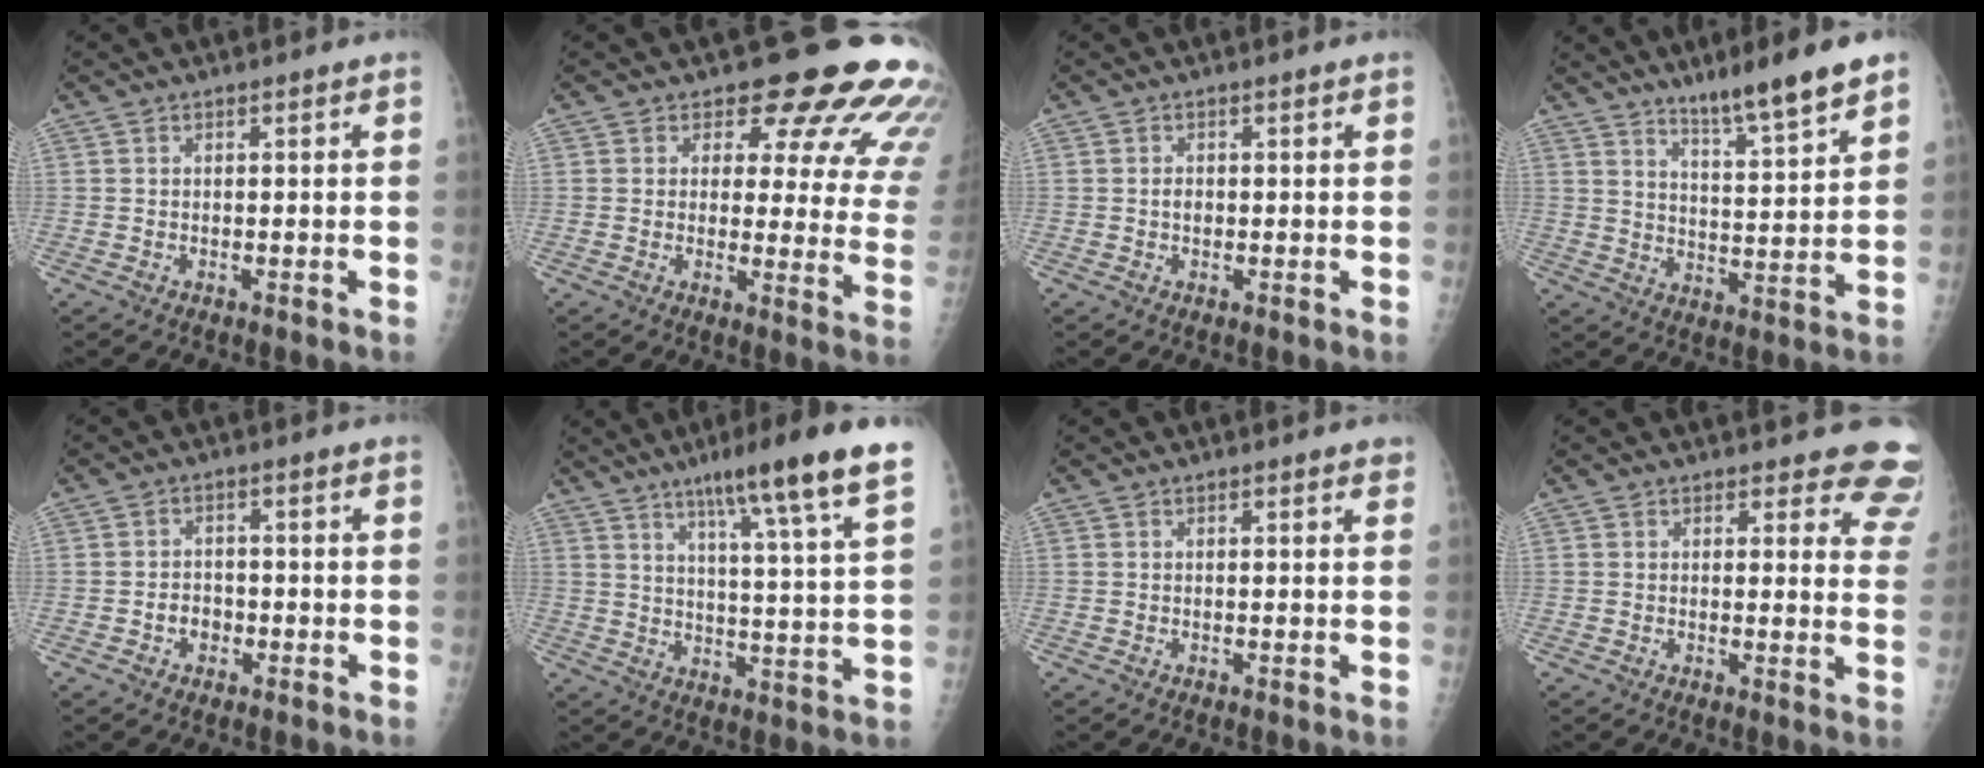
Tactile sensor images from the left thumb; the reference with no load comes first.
{"total": 17.0, "force": [13.5, 6.9, 7.7], "torque": [-0.036, -0.090, 0.133]}
{"total": 1.1, "force": [-0.1, 0.8, 0.7], "torque": [-0.008, 0.002, -0.002]}
{"total": 10.7, "force": [7.9, 0.6, 7.2], "torque": [-0.109, -0.052, 0.132]}
{"total": 3.1, "force": [-1.1, 2.5, 1.4], "torque": [-0.006, 0.012, -0.020]}
{"total": 16.3, "force": [10.6, 0.6, 12.4], "torque": [-0.173, -0.042, 0.144]}
{"total": 0.9, "force": [0.7, 0.3, 0.5], "torque": [-0.004, 0.000, 0.006]}
{"total": 9.8, "force": [9.1, 3.1, 1.4], "torque": [0.041, -0.066, 0.064]}